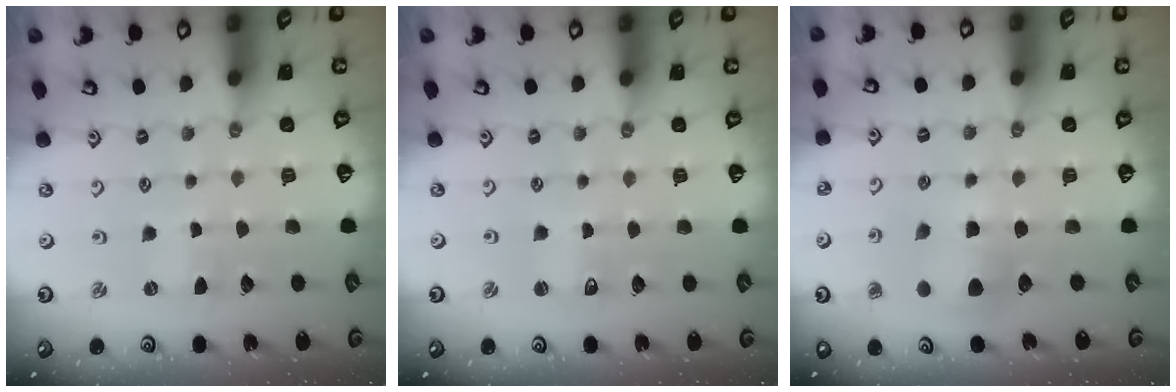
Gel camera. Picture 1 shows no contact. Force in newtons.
{"total": 1.0, "press": 1.0, "slide": 0.2}
{"total": 7.1, "press": 7.1, "slide": 0.3}